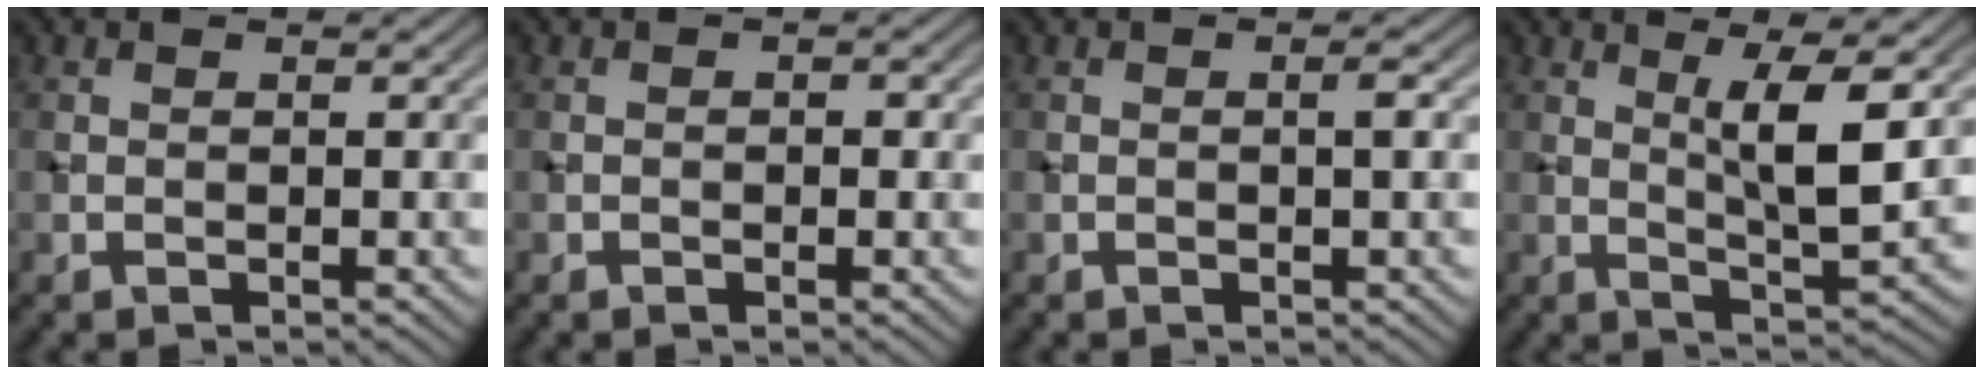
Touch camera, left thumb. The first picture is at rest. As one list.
[{"total": 0.9, "force": [-0.2, 0.5, 0.7], "torque": [-0.008, -0.002, -0.005]}, {"total": 1.0, "force": [-0.1, -0.1, 1.0], "torque": [-0.019, 0.002, -0.003]}, {"total": 6.7, "force": [2.0, 1.3, 6.3], "torque": [-0.114, -0.006, 0.039]}]